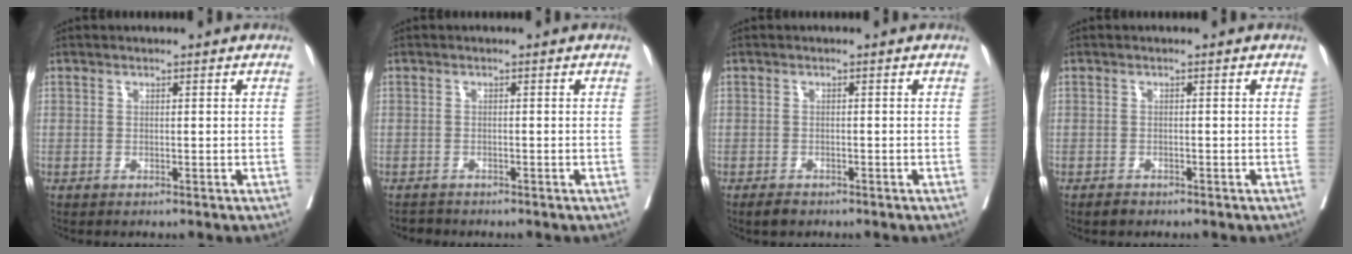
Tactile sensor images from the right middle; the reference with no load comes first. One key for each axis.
{"total": 1.4, "fx": -1.3, "fy": 0.4, "fz": -0.2, "tx": 0.001, "ty": -0.004, "tz": -0.023}
{"total": 1.8, "fx": -1.4, "fy": 0.8, "fz": 0.7, "tx": -0.015, "ty": -0.001, "tz": -0.018}
{"total": 1.2, "fx": -1.0, "fy": 0.6, "fz": 0.3, "tx": -0.008, "ty": 0.000, "tz": -0.014}